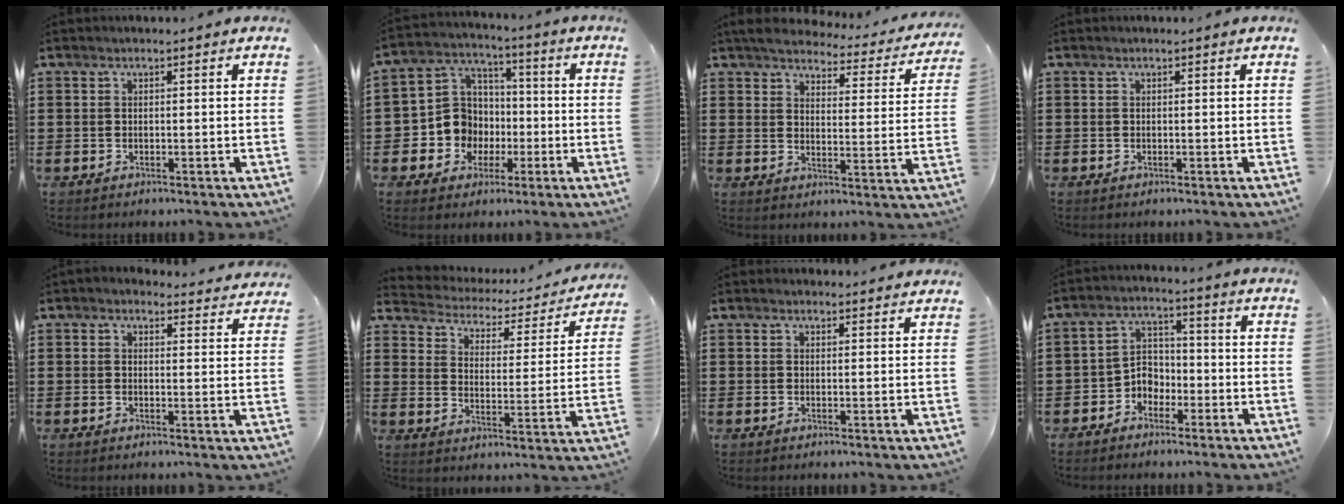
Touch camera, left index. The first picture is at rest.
{"total": 9.1, "force": [-1.5, 8.6, 2.7], "torque": [-0.098, 0.011, -0.024]}
{"total": 3.9, "force": [3.8, 0.3, 0.8], "torque": [-0.040, -0.028, 0.062]}
{"total": 0.0}
{"total": 2.6, "force": [2.5, 0.7, 0.4], "torque": [-0.008, -0.013, 0.044]}
{"total": 2.3, "force": [2.1, 1.0, 0.3], "torque": [-0.026, -0.021, 0.025]}
{"total": 1.4, "force": [1.4, 0.3, 0.0], "torque": [-0.004, 0.002, 0.027]}
{"total": 4.1, "force": [-2.8, 2.9, 1.0], "torque": [-0.029, 0.009, -0.061]}